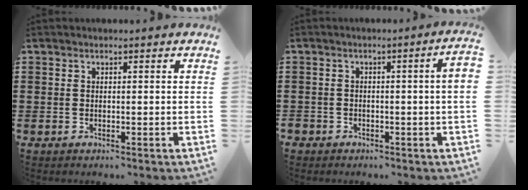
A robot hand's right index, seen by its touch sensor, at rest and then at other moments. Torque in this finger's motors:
{"motor_torque": [1.22, 0.92, 0.76, 0.12]}